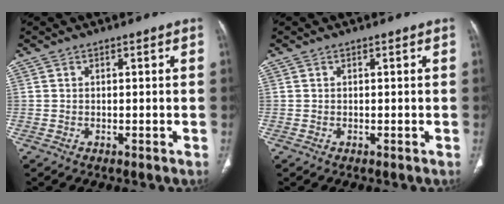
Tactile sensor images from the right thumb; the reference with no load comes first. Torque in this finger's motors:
{"motor_torque": [-0.44, -0.06, 0.11, 0.11, 0.00]}